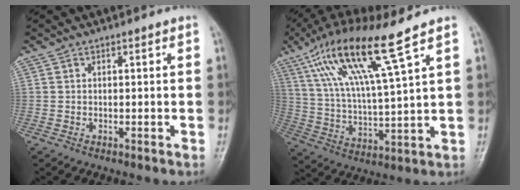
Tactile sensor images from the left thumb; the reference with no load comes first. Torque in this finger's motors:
{"motor_torque": [0.24, 0.42, 1.31, -1.46, 0.62]}